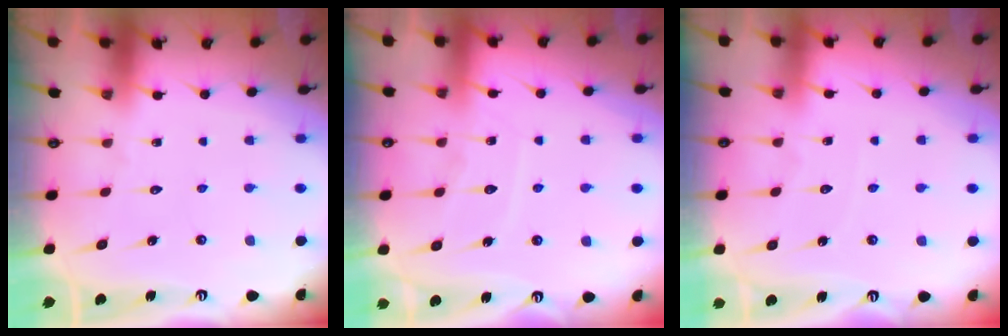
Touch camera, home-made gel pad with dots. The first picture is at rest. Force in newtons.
{"total": 6.5, "press": 6.5, "slide": 0.7}
{"total": 2.7, "press": 2.7, "slide": 0.2}